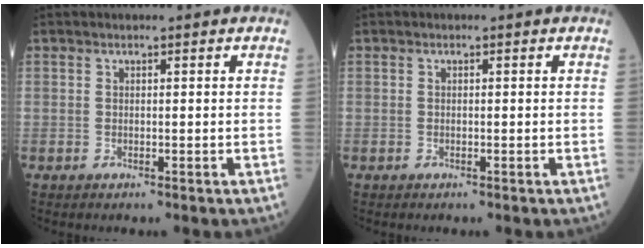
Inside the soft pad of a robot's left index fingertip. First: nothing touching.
{"total": 0.0}